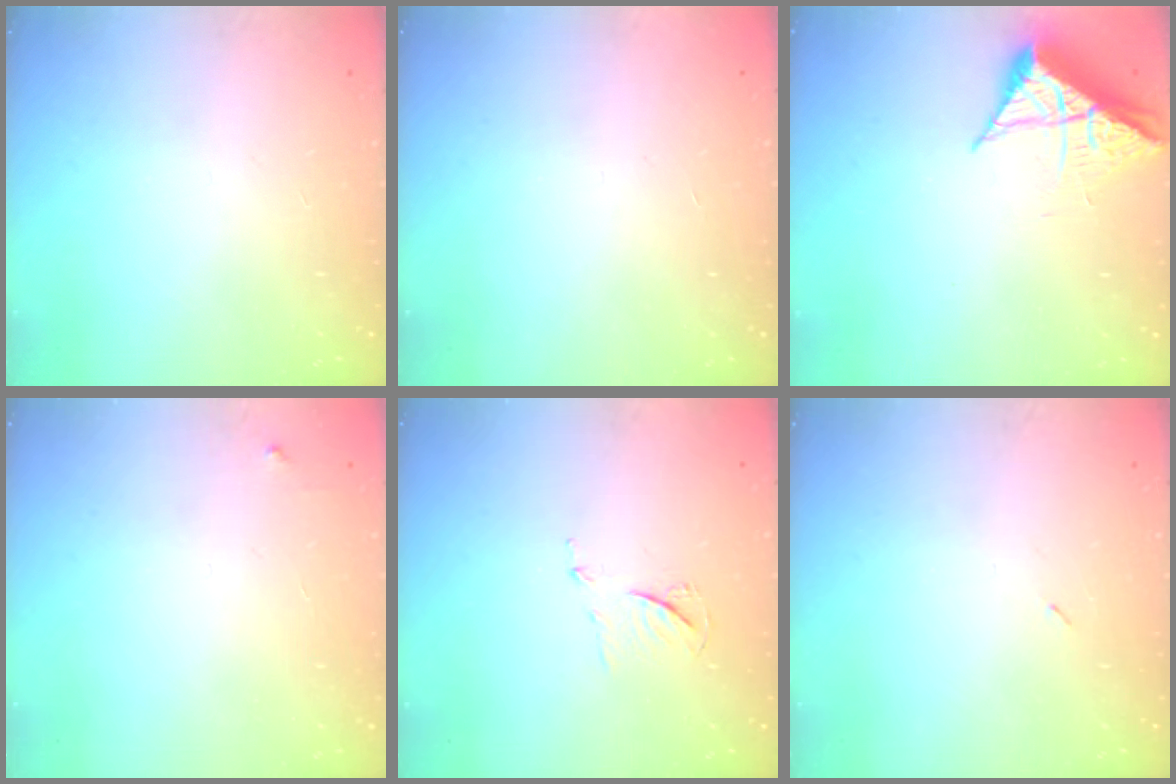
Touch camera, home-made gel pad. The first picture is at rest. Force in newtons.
{"total": 1.7, "press": 1.7, "slide": 0.1}
{"total": 8.9, "press": 8.9, "slide": 0.9}
{"total": 3.5, "press": 3.4, "slide": 0.4}
{"total": 6.1, "press": 6.0, "slide": 0.7}
{"total": 2.2, "press": 2.1, "slide": 0.9}